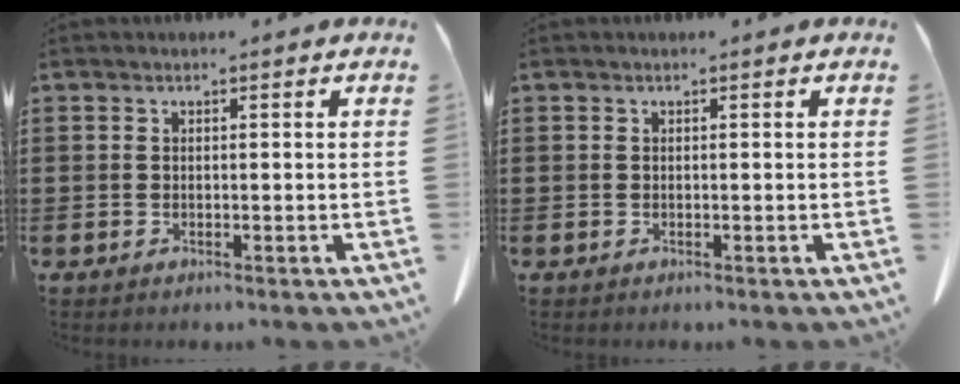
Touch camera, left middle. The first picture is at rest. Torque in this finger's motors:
{"motor_torque": [-0.01, 0.00, 0.00, 0.00]}